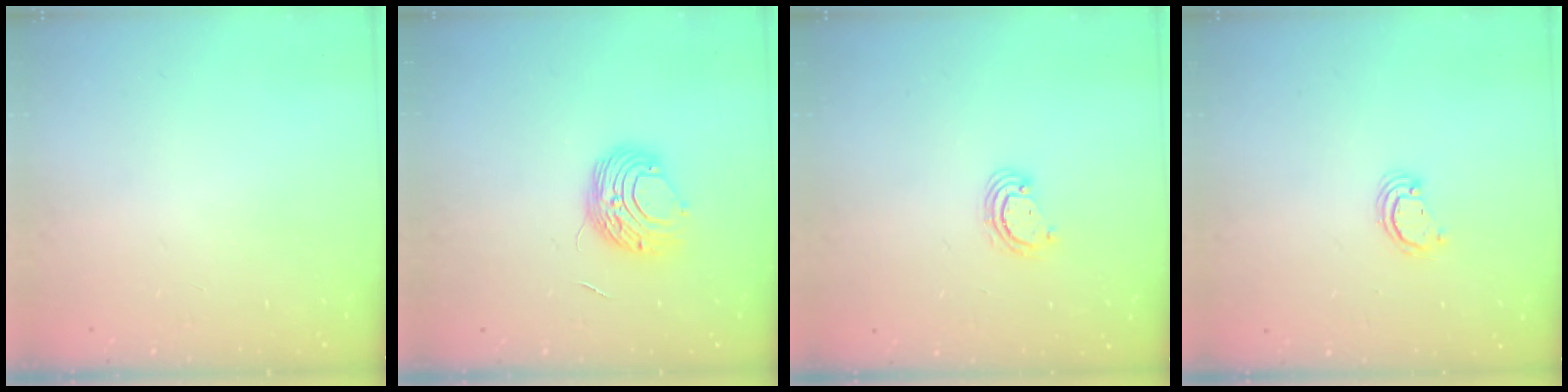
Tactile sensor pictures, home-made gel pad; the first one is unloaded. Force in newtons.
{"total": 9.3, "press": 9.3, "slide": 0.5}
{"total": 3.3, "press": 3.3, "slide": 0.2}
{"total": 2.6, "press": 2.6, "slide": 0.2}